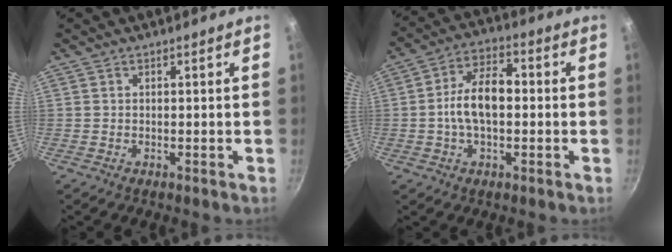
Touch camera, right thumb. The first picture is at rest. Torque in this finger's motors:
{"motor_torque": [1.14, 1.09, 0.97, -0.37, 0.07]}